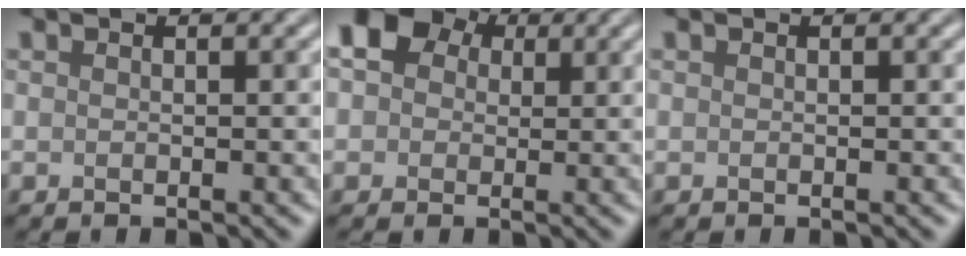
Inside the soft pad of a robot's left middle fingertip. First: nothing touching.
{"total": 8.6, "force": [3.0, 6.8, 4.3], "torque": [-0.058, 0.035, 0.004]}
{"total": 0.0}